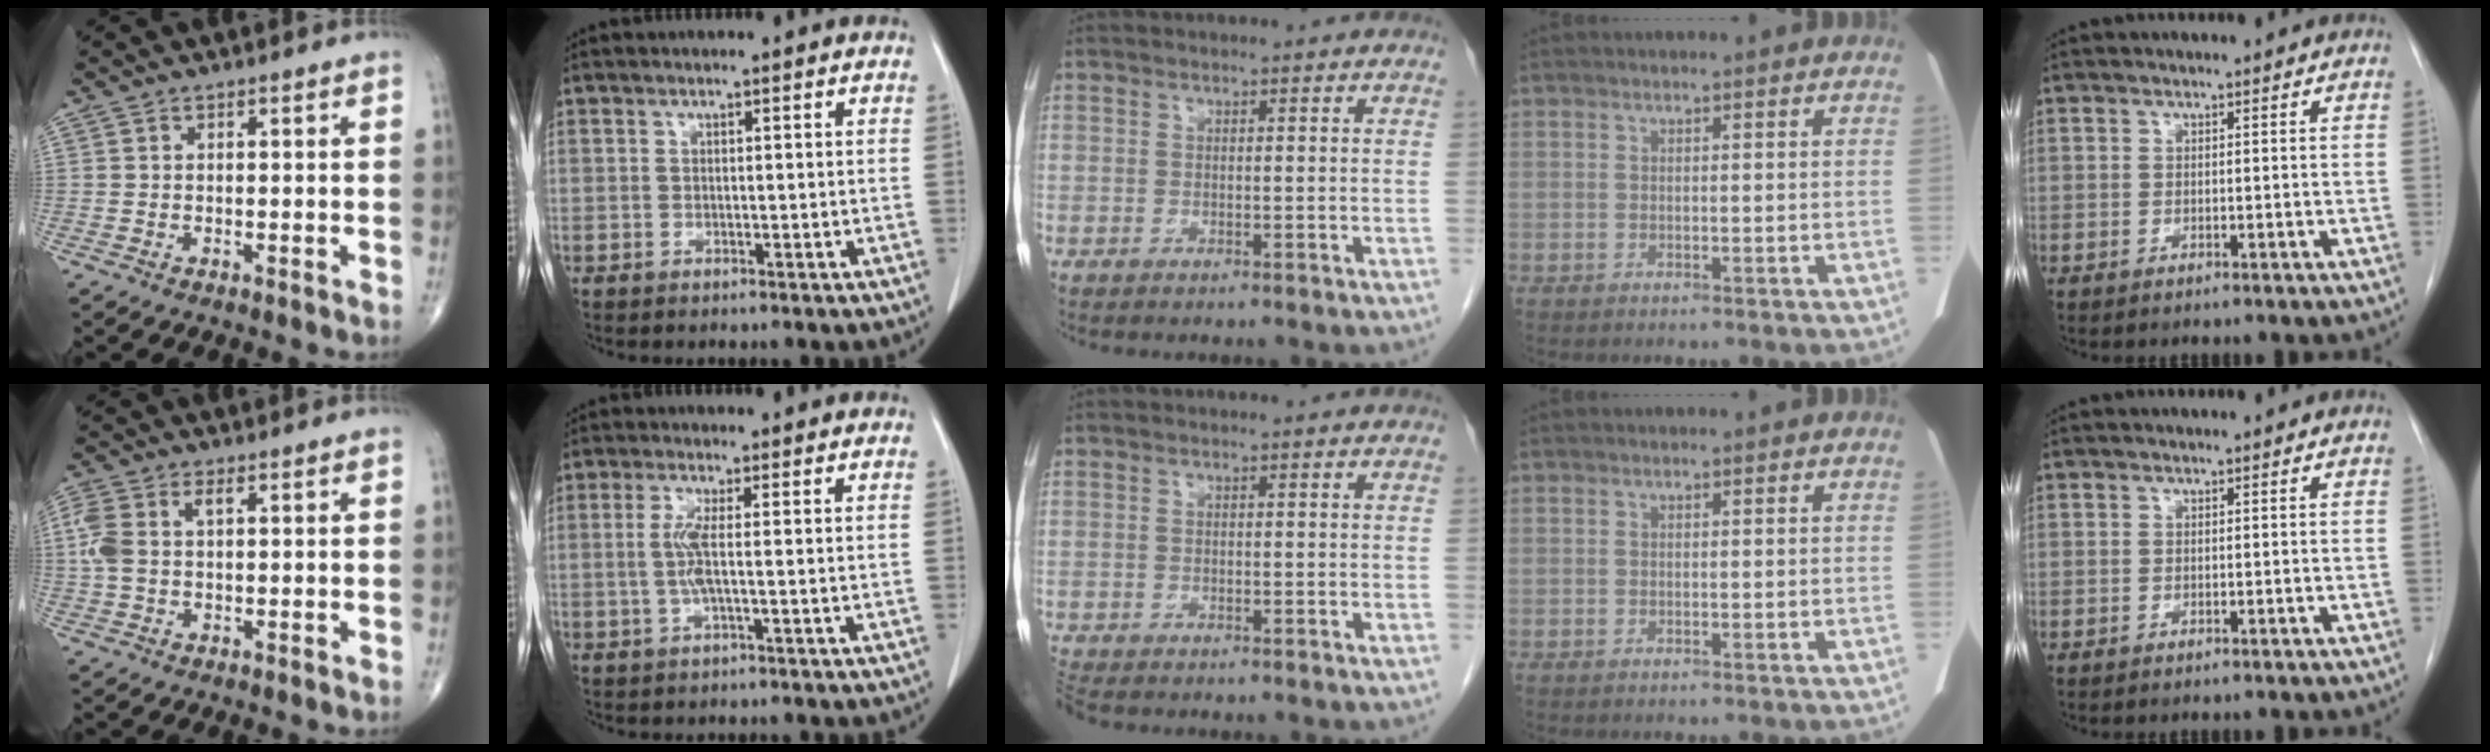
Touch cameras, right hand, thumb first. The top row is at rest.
{"thumb": {"total": 6.8, "force": [1.3, 3.9, 5.4], "torque": [-0.151, 0.024, 0.028]}, "index": {"total": 3.3, "force": [-0.1, 0.0, 3.3], "torque": [-0.075, -0.002, -0.002]}, "middle": {"total": 2.2, "force": [-2.1, 0.4, 0.6], "torque": [-0.017, -0.008, -0.037]}}